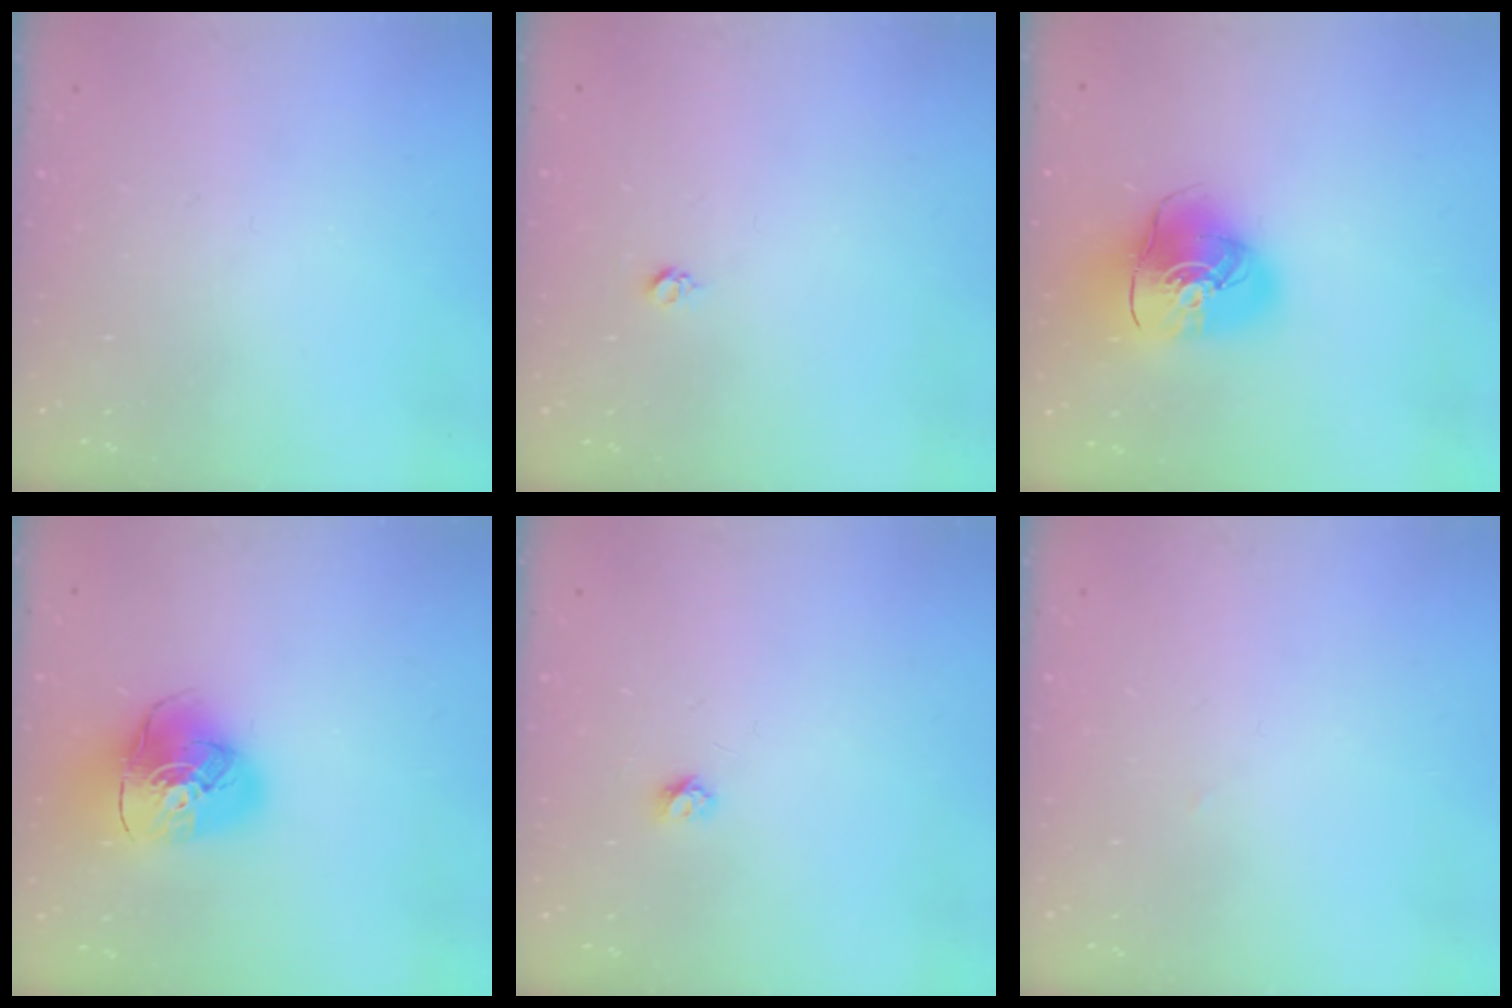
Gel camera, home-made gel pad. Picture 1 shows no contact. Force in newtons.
{"total": 3.0, "press": 2.9, "slide": 0.4}
{"total": 13.8, "press": 13.6, "slide": 2.0}
{"total": 14.9, "press": 14.7, "slide": 2.0}
{"total": 3.4, "press": 3.4, "slide": 0.4}
{"total": 1.1, "press": 1.1, "slide": 0.1}